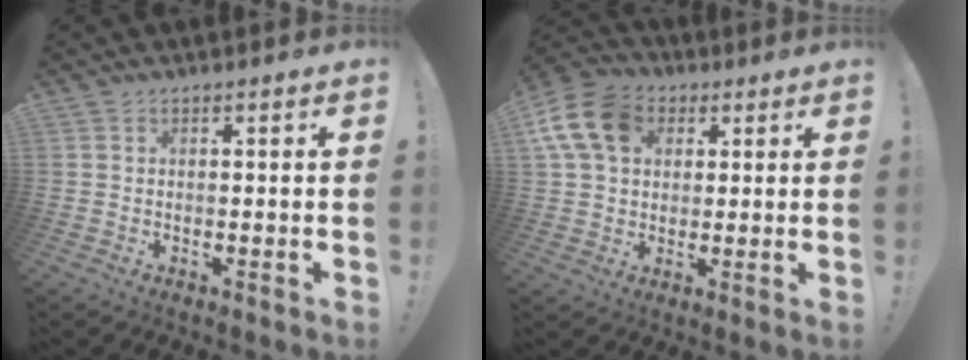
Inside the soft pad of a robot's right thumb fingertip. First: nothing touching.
{"total": 14.8, "force": [4.9, 11.1, 8.3], "torque": [-0.150, -0.006, 0.101]}